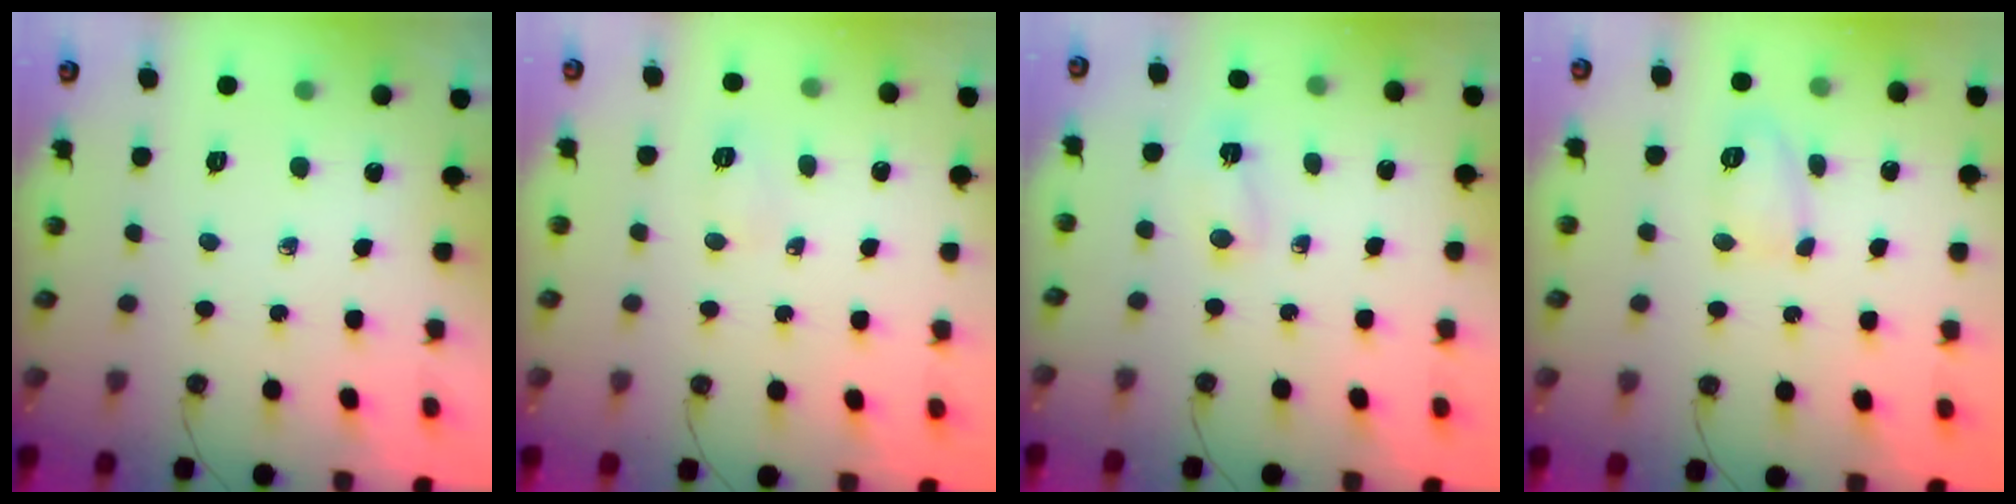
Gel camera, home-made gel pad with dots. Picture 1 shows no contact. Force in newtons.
{"total": 8.6, "press": 4.2, "slide": 7.6}
{"total": 2.6, "press": 2.6, "slide": 0.6}
{"total": 7.3, "press": 7.3, "slide": 0.5}